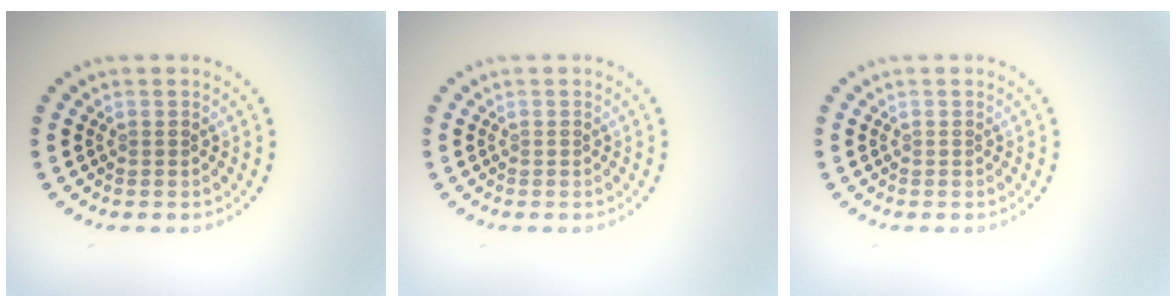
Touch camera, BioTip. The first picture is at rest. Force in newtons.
{"total": 0.0}
{"total": 0.0}